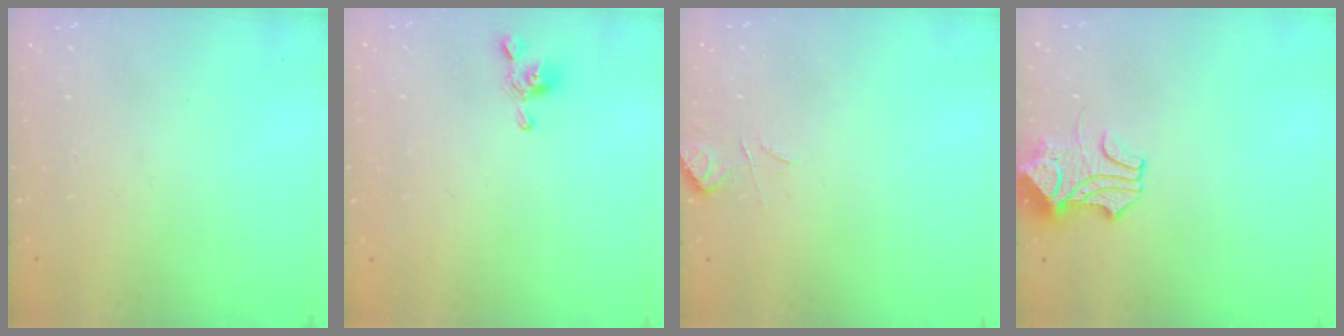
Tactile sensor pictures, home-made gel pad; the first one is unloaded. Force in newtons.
{"total": 2.7, "press": 2.7, "slide": 0.4}
{"total": 2.5, "press": 2.5, "slide": 0.5}
{"total": 1.9, "press": 1.8, "slide": 0.7}